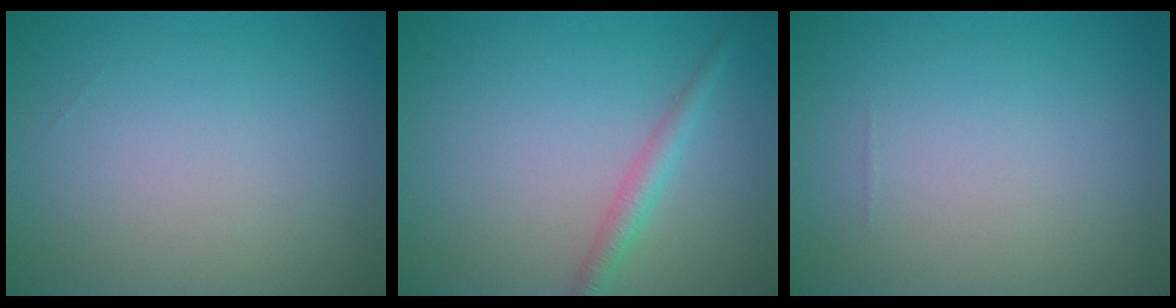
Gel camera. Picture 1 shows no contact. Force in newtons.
{"total": 2.0, "press": 2.0, "slide": 0.1}
{"total": 0.0}